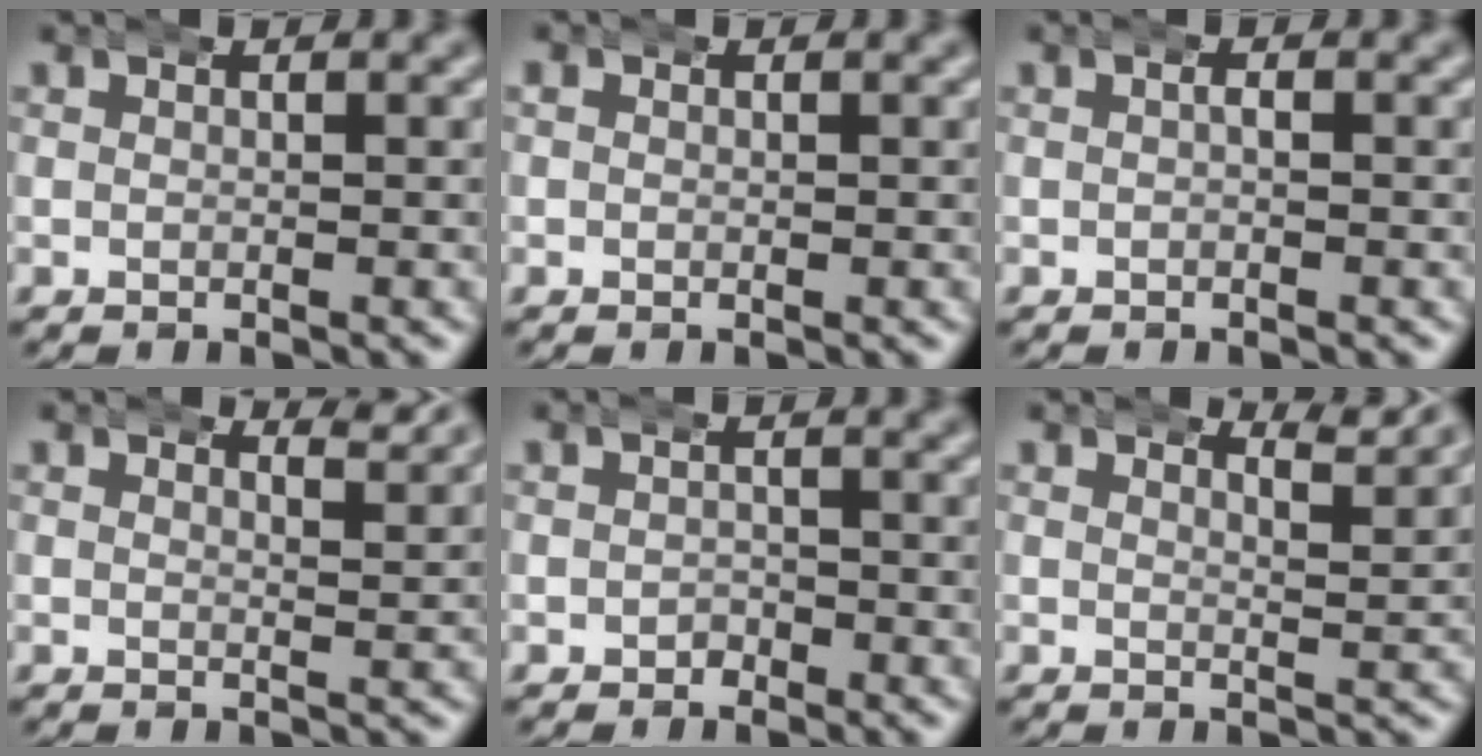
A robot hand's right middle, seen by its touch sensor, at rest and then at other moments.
{"total": 1.0, "force": [0.3, 0.9, 0.3], "torque": [-0.010, 0.000, 0.001]}
{"total": 0.5, "force": [-0.1, 0.2, 0.5], "torque": [-0.011, -0.002, 0.000]}
{"total": 2.8, "force": [2.6, 0.2, 0.9], "torque": [-0.010, -0.009, 0.040]}
{"total": 1.0, "force": [-0.6, 0.7, -0.2], "torque": [0.007, 0.000, -0.015]}
{"total": 3.2, "force": [3.0, 0.2, 1.1], "torque": [-0.014, -0.012, 0.047]}